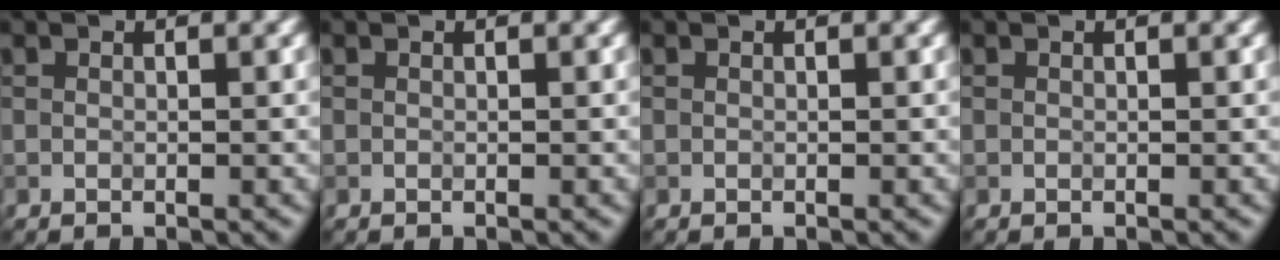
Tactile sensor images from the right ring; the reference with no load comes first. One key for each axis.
{"total": 0.0}
{"total": 0.0}
{"total": 0.0}